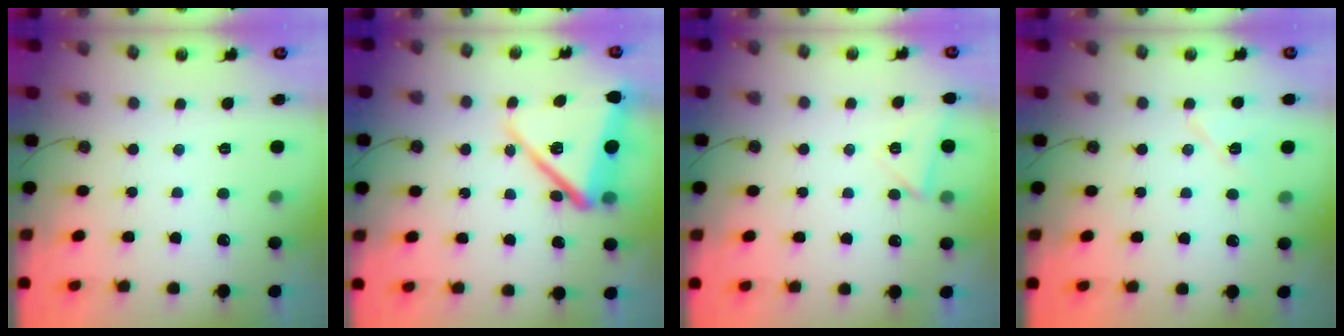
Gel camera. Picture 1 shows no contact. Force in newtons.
{"total": 17.6, "press": 17.3, "slide": 3.5}
{"total": 4.0, "press": 4.0, "slide": 0.5}
{"total": 7.2, "press": 7.0, "slide": 1.8}